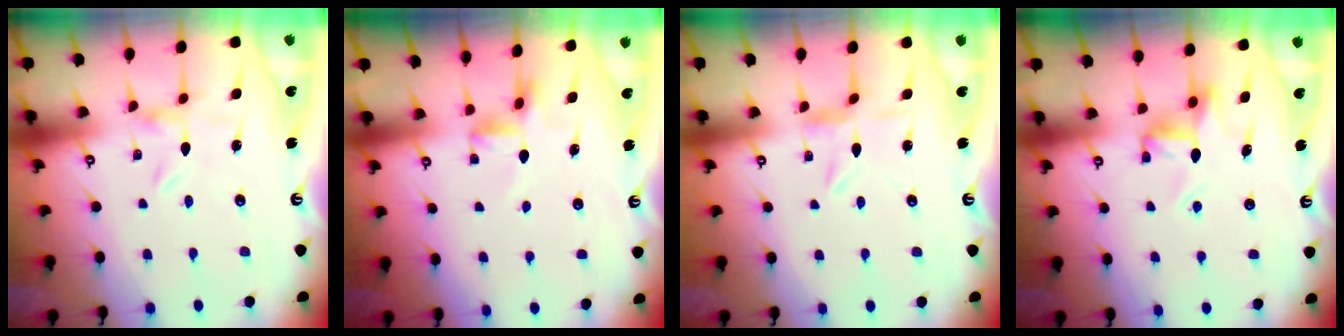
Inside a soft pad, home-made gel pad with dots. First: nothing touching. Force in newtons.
{"total": 4.1, "press": 4.1, "slide": 0.6}
{"total": 1.3, "press": 1.2, "slide": 0.4}
{"total": 8.9, "press": 8.9, "slide": 0.2}